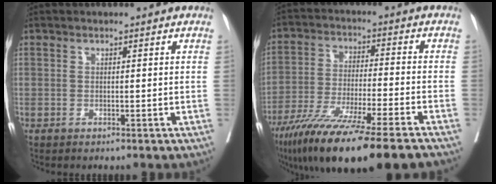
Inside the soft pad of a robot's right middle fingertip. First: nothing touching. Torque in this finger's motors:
{"motor_torque": [1.17, -0.97, 0.46, 0.21]}